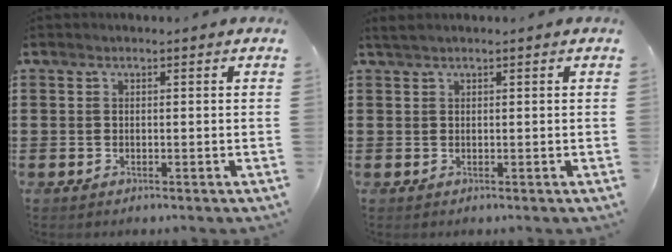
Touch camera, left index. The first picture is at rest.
{"total": 0.9, "force": [0.6, 0.0, 0.6], "torque": [-0.013, 0.000, 0.011]}